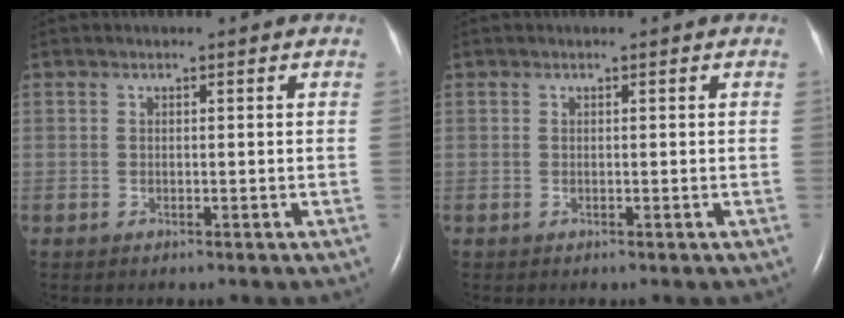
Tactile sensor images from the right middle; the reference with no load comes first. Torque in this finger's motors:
{"motor_torque": [-0.04, -0.03, 0.00, 0.01]}